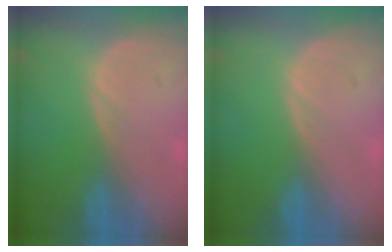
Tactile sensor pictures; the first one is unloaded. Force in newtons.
{"total": 0.0}